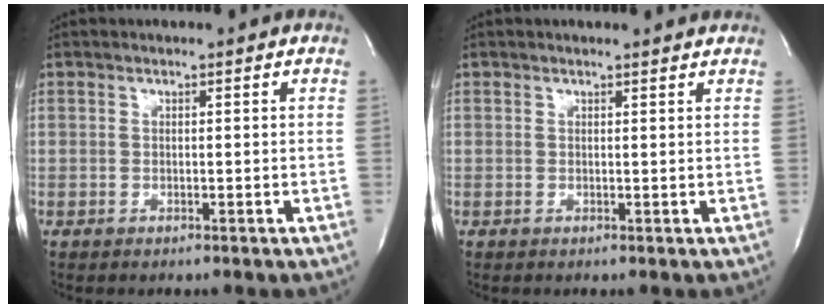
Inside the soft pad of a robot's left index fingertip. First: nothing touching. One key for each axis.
{"total": 2.0, "fx": 2.0, "fy": 0.1, "fz": 0.1, "tx": -0.009, "ty": -0.004, "tz": 0.015}